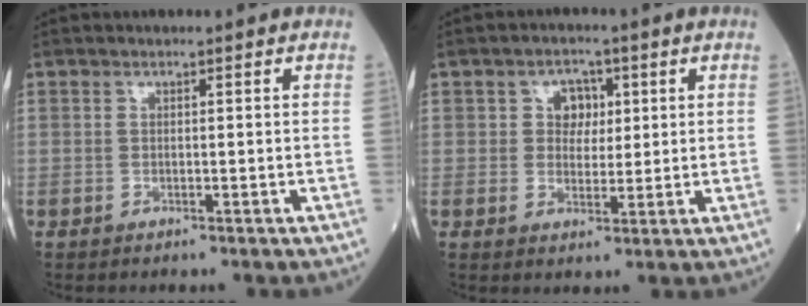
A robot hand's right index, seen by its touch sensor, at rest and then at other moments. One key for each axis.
{"total": 4.0, "fx": 1.2, "fy": 3.1, "fz": 2.3, "tx": -0.030, "ty": 0.008, "tz": 0.019}